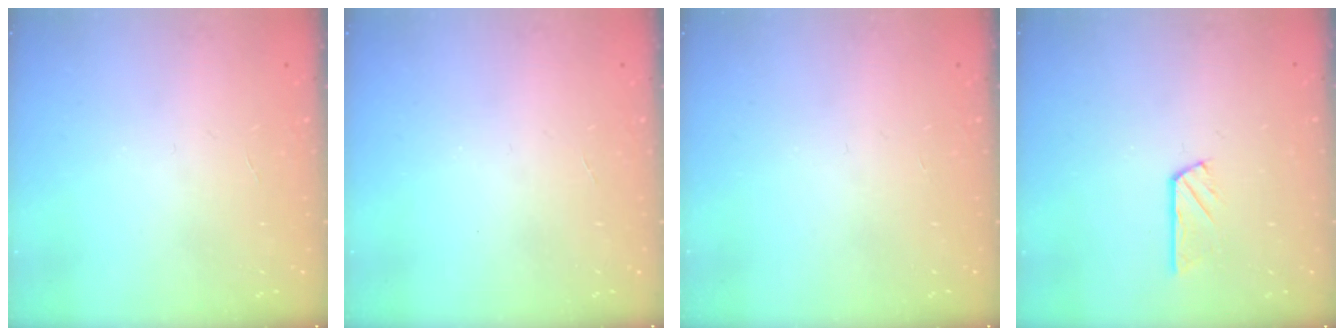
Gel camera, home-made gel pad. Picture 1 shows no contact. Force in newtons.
{"total": 0.0}
{"total": 0.0}
{"total": 3.5, "press": 3.5, "slide": 0.3}